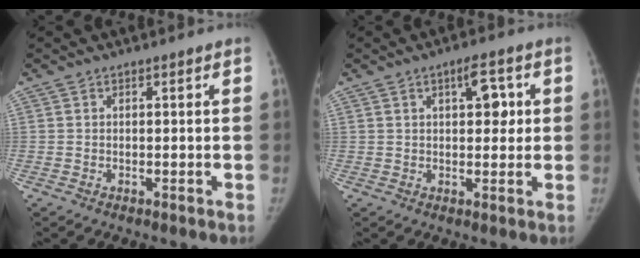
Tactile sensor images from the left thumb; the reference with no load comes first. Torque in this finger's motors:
{"motor_torque": [-0.23, 0.27, -0.04, -0.04, 0.01]}